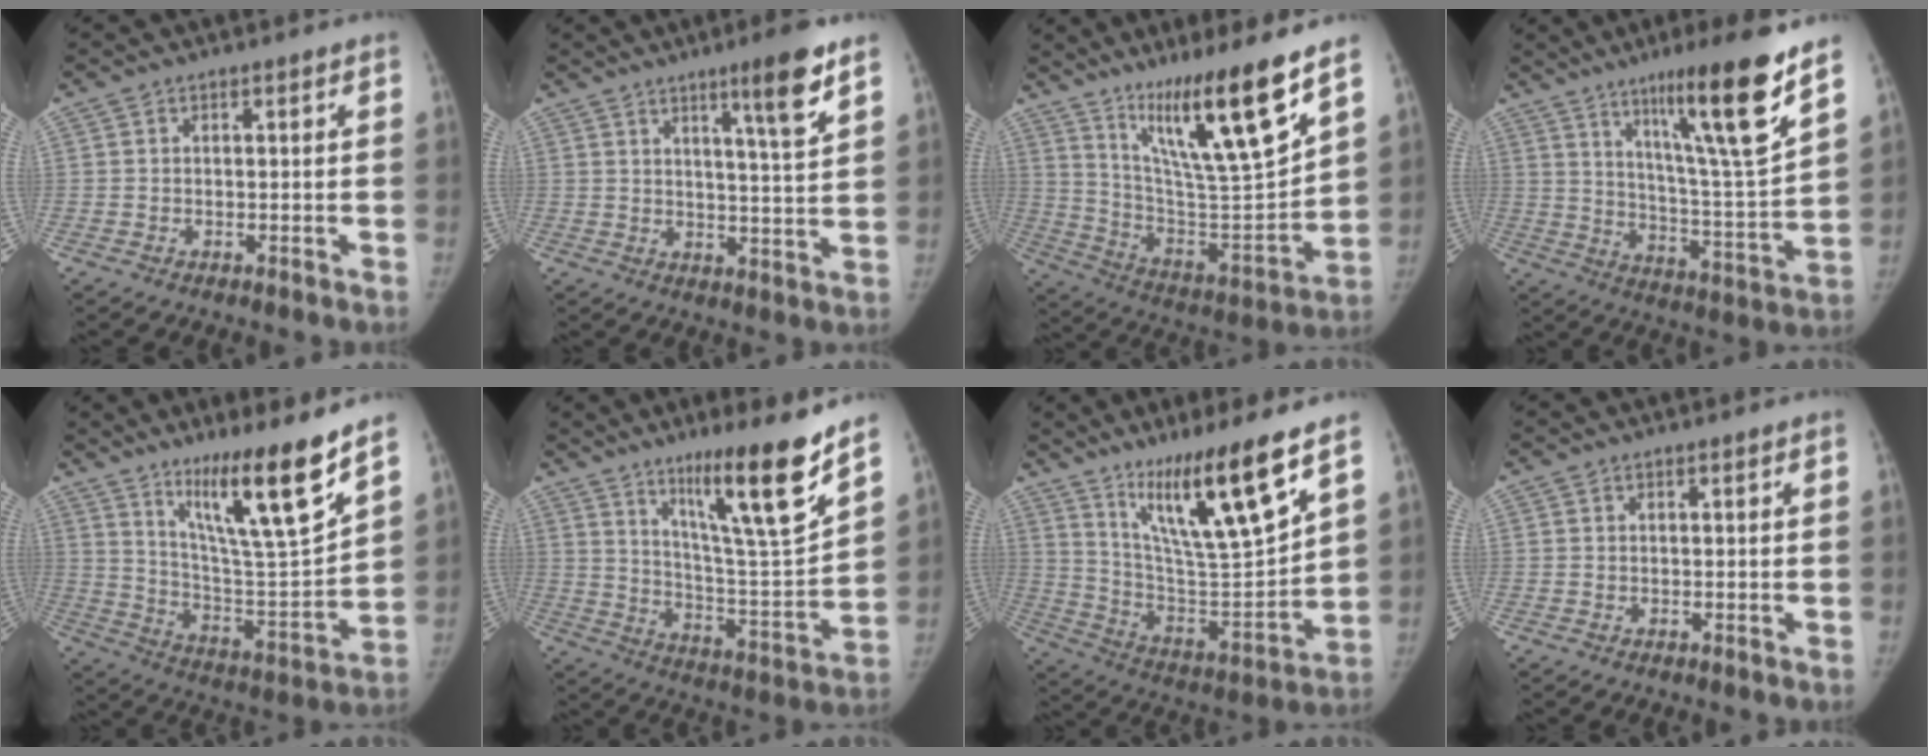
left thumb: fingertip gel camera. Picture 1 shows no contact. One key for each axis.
{"total": 9.3, "fx": 5.7, "fy": 0.4, "fz": 7.4, "tx": -0.107, "ty": -0.036, "tz": 0.085}
{"total": 22.3, "fx": 14.1, "fy": 2.5, "fz": 17.1, "tx": -0.259, "ty": -0.080, "tz": 0.251}
{"total": 20.6, "fx": 12.4, "fy": 1.5, "fz": 16.4, "tx": -0.230, "ty": -0.071, "tz": 0.202}
{"total": 18.9, "fx": 12.4, "fy": 1.8, "fz": 14.2, "tx": -0.203, "ty": -0.086, "tz": 0.217}
{"total": 19.0, "fx": 12.4, "fy": 1.6, "fz": 14.4, "tx": -0.199, "ty": -0.084, "tz": 0.207}
{"total": 20.5, "fx": 12.8, "fy": 2.4, "fz": 15.8, "tx": -0.242, "ty": -0.077, "tz": 0.232}
{"total": 0.0}